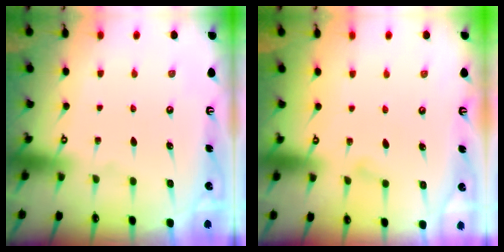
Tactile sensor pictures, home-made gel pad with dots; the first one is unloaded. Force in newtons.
{"total": 4.4, "press": 4.3, "slide": 0.6}